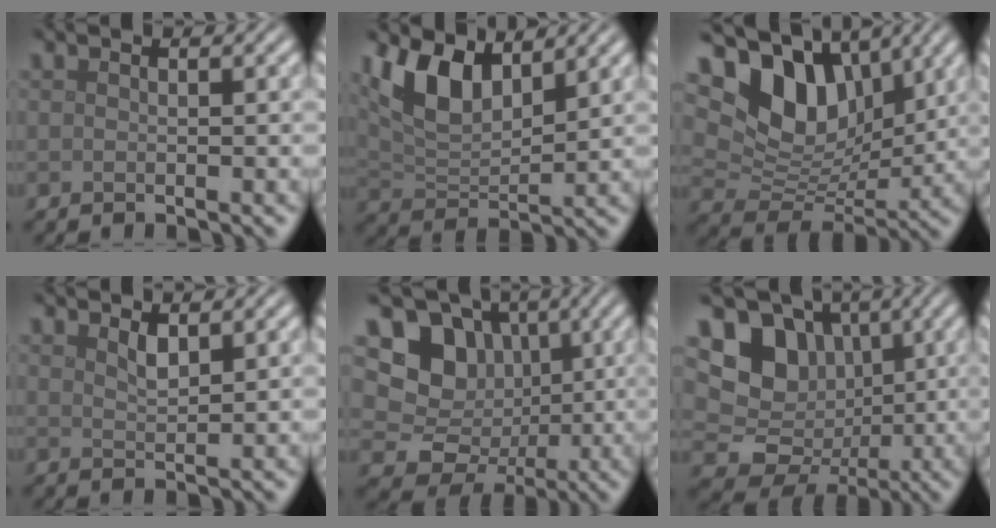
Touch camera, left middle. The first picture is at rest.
{"total": 6.2, "force": [3.4, 3.0, 4.2], "torque": [-0.089, -0.004, 0.064]}
{"total": 10.0, "force": [4.3, 6.5, 6.2], "torque": [-0.108, -0.007, 0.075]}
{"total": 1.4, "force": [1.0, 0.4, 0.8], "torque": [-0.018, -0.002, 0.021]}
{"total": 9.8, "force": [1.4, 8.9, 3.9], "torque": [-0.061, 0.010, 0.001]}
{"total": 12.5, "force": [2.2, 11.1, 5.2], "torque": [-0.109, 0.027, 0.022]}